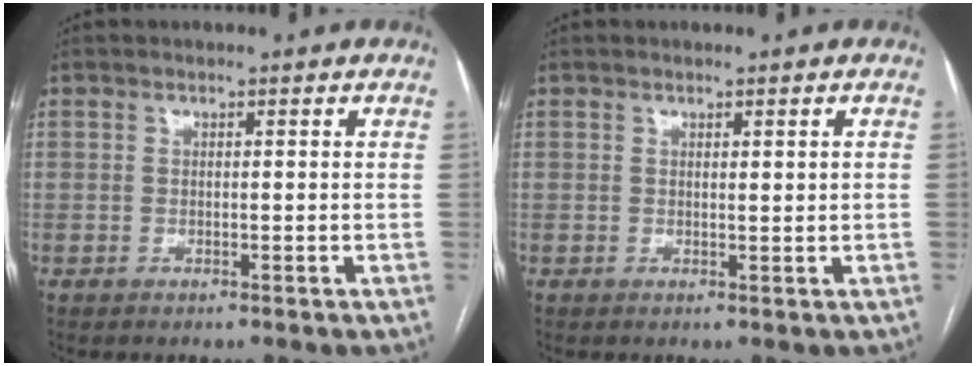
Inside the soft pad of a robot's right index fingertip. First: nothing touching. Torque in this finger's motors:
{"motor_torque": [-0.09, -0.20, -0.01, 0.00]}